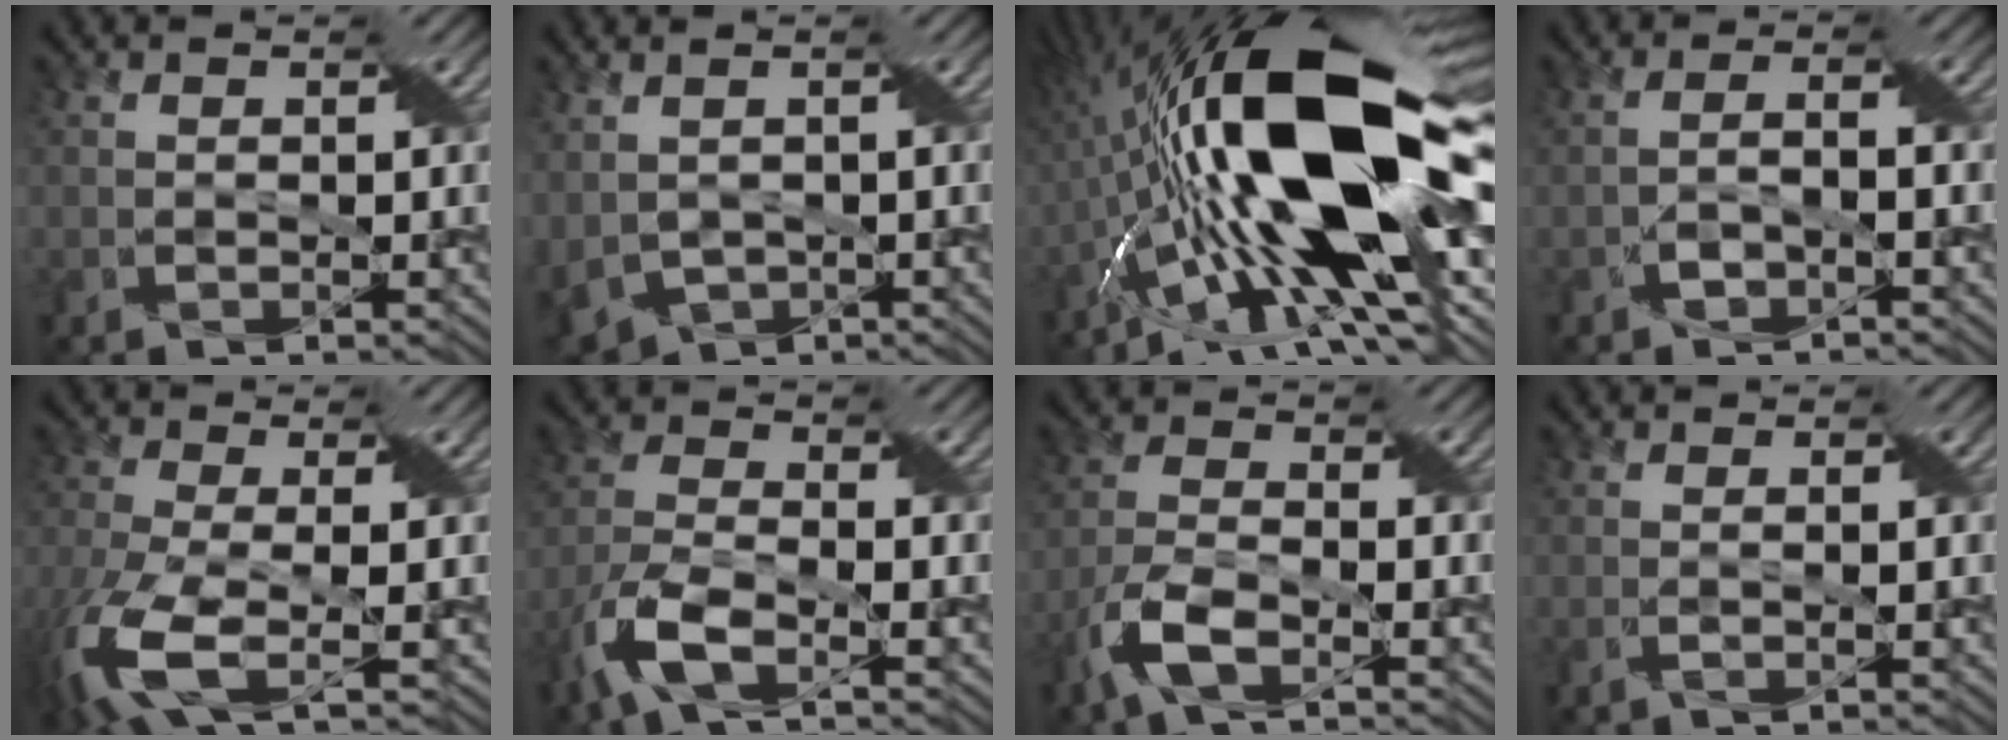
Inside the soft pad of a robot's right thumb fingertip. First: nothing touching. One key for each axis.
{"total": 6.2, "fx": -1.4, "fy": 4.0, "fz": 4.6, "tx": -0.129, "ty": -0.015, "tz": -0.025}
{"total": 22.7, "fx": -0.9, "fy": 8.0, "fz": 21.2, "tx": -0.384, "ty": 0.012, "tz": -0.036}
{"total": 2.1, "fx": -1.3, "fy": 0.6, "fz": 1.7, "tx": -0.034, "ty": 0.009, "tz": -0.028}
{"total": 10.7, "fx": -4.4, "fy": 3.8, "fz": 9.0, "tx": -0.218, "ty": -0.021, "tz": -0.089}
{"total": 7.7, "fx": -4.5, "fy": 2.5, "fz": 5.8, "tx": -0.137, "ty": -0.007, "tz": -0.103}
{"total": 6.1, "fx": -3.6, "fy": 2.0, "fz": 4.5, "tx": -0.109, "ty": -0.007, "tz": -0.083}
{"total": 1.0, "fx": -0.2, "fy": 0.0, "fz": 1.0, "tx": -0.023, "ty": 0.003, "tz": -0.005}